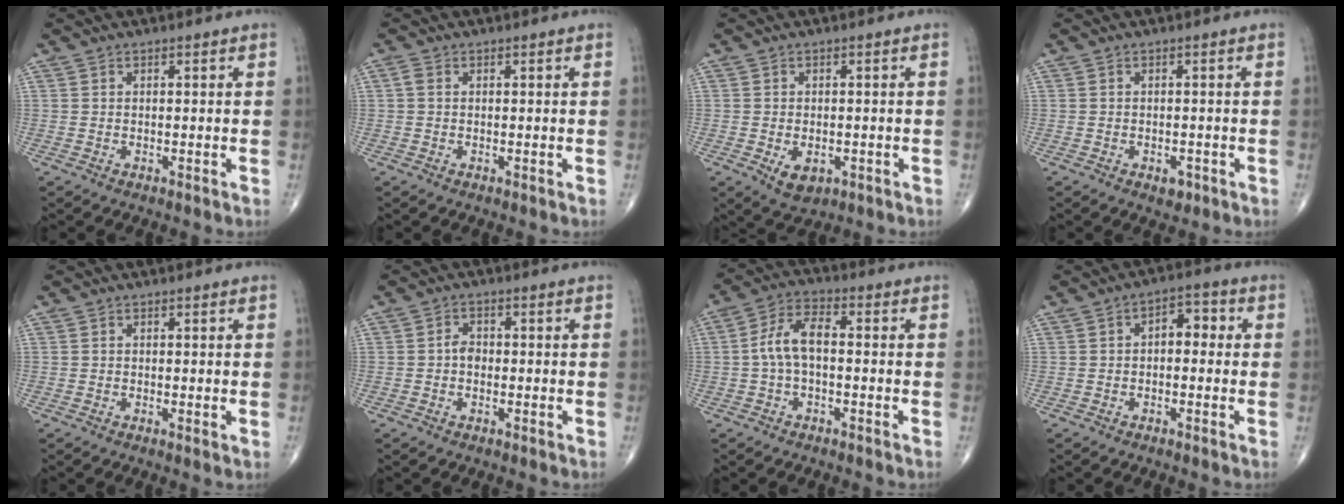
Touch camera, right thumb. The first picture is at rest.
{"total": 1.0, "force": [0.2, 0.7, 0.7], "torque": [-0.013, 0.006, 0.001]}
{"total": 4.4, "force": [-1.3, 2.8, 3.1], "torque": [-0.039, 0.000, -0.011]}
{"total": 2.0, "force": [-0.9, 1.3, 1.2], "torque": [-0.006, 0.002, -0.010]}
{"total": 0.7, "force": [0.0, 0.2, 0.7], "torque": [-0.011, -0.004, -0.002]}
{"total": 2.3, "force": [-0.4, 1.7, 1.5], "torque": [-0.012, 0.007, -0.014]}
{"total": 7.2, "force": [-0.5, 3.6, 6.2], "torque": [-0.120, 0.029, -0.019]}
{"total": 5.1, "force": [0.2, 3.1, 4.0], "torque": [-0.037, 0.019, -0.008]}